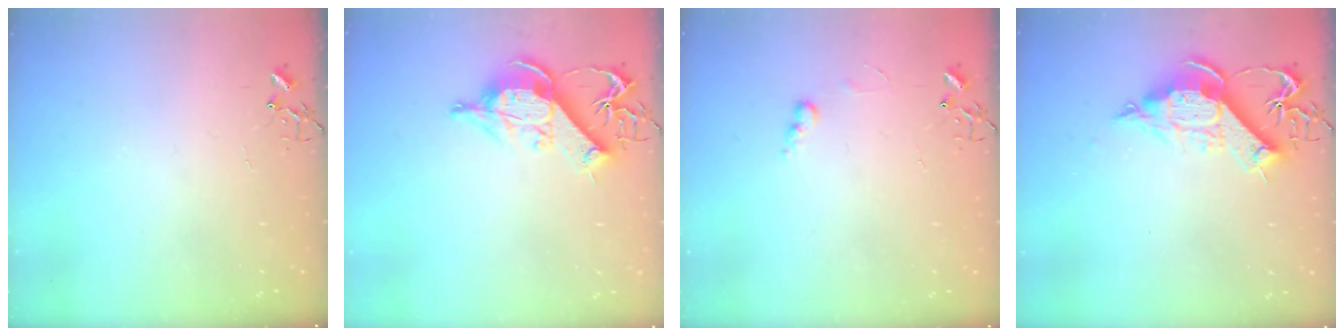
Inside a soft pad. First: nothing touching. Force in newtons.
{"total": 12.3, "press": 12.1, "slide": 2.0}
{"total": 5.2, "press": 5.1, "slide": 0.6}
{"total": 12.1, "press": 12.0, "slide": 1.6}